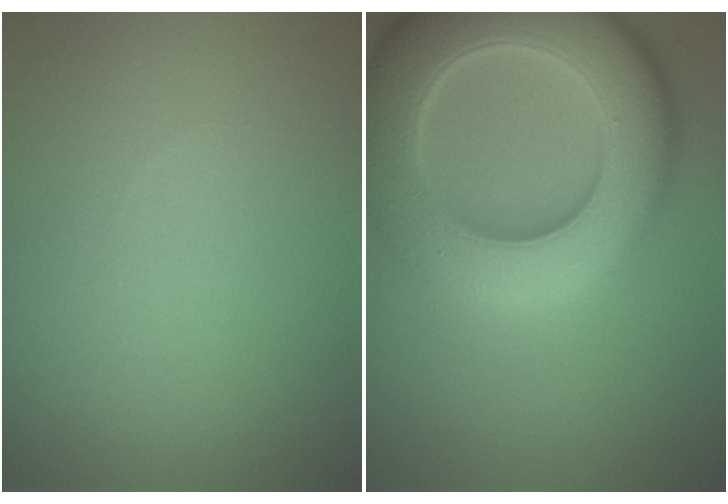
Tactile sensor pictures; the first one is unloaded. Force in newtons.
{"total": 12.8, "press": 12.8, "slide": 0.6}